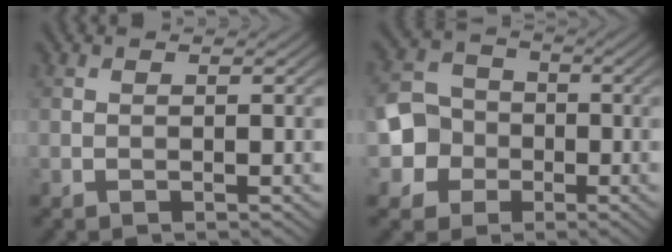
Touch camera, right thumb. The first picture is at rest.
{"total": 6.2, "force": [-1.7, 5.5, 2.1], "torque": [-0.046, -0.004, -0.053]}